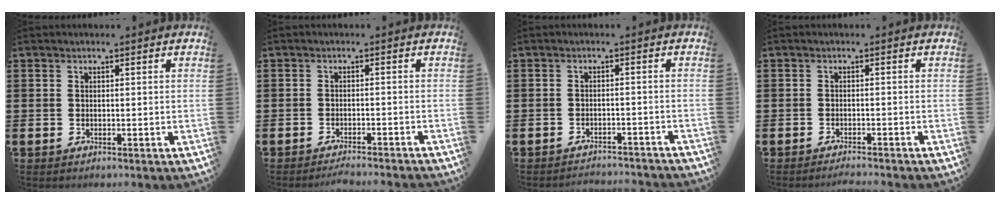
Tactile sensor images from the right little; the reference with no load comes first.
{"total": 1.6, "force": [-1.6, -0.2, 0.3], "torque": [-0.007, 0.003, -0.030]}
{"total": 1.9, "force": [-1.9, -0.1, -0.1], "torque": [-0.005, 0.005, -0.040]}
{"total": 1.0, "force": [-1.0, -0.2, 0.2], "torque": [-0.004, -0.001, -0.019]}